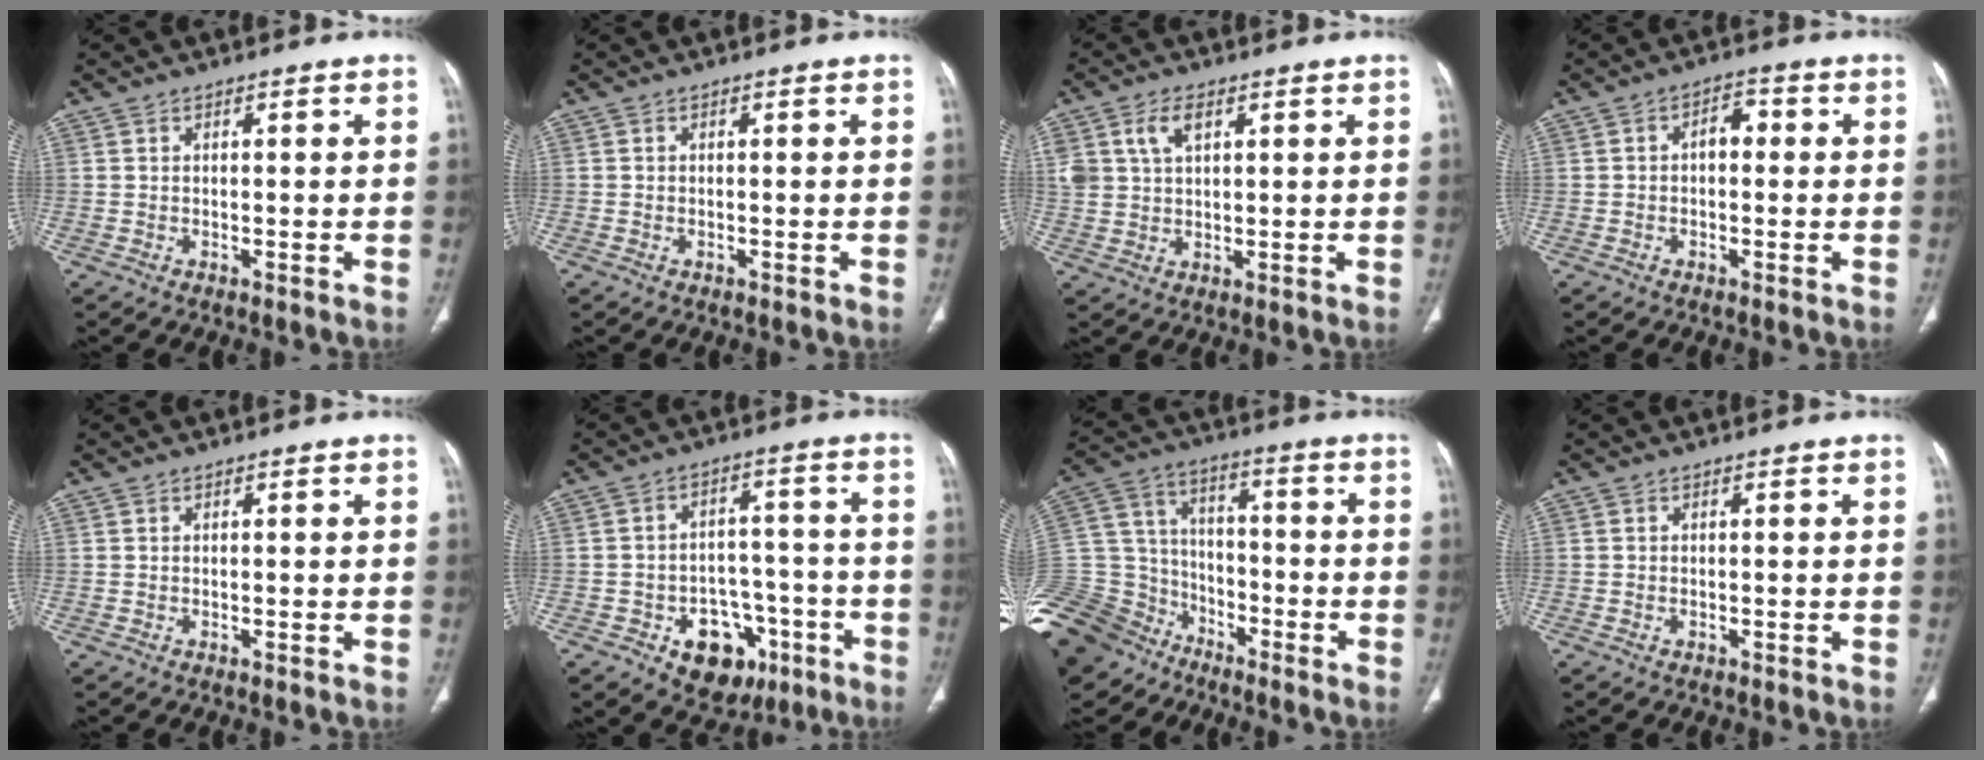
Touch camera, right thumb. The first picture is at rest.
{"total": 0.0}
{"total": 6.5, "force": [2.8, 3.9, 4.3], "torque": [-0.084, -0.001, 0.060]}
{"total": 3.5, "force": [0.1, 2.2, 2.7], "torque": [-0.029, 0.015, -0.006]}
{"total": 0.0}
{"total": 12.7, "force": [-6.2, 8.9, 6.5], "torque": [-0.050, 0.047, -0.078]}
{"total": 25.9, "force": [-16.0, 17.6, 10.3], "torque": [-0.289, 0.051, -0.281]}
{"total": 0.0}